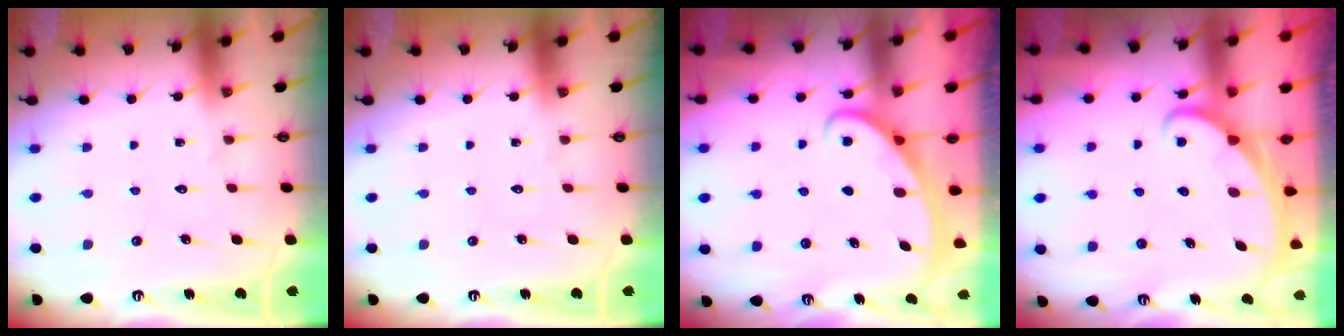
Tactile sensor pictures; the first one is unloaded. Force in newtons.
{"total": 0.0}
{"total": 2.8, "press": 2.8, "slide": 0.4}
{"total": 2.1, "press": 2.1, "slide": 0.1}